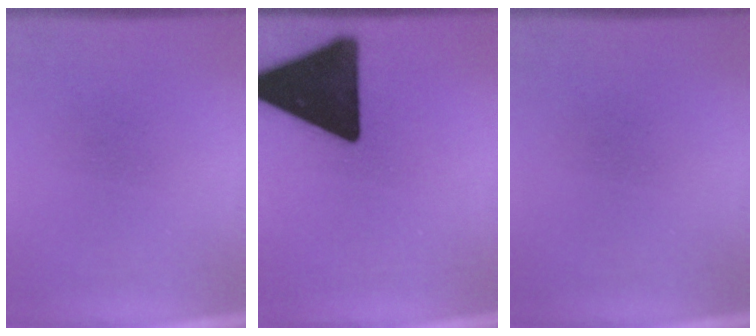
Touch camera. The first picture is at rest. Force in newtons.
{"total": 19.8}
{"total": 0.0}